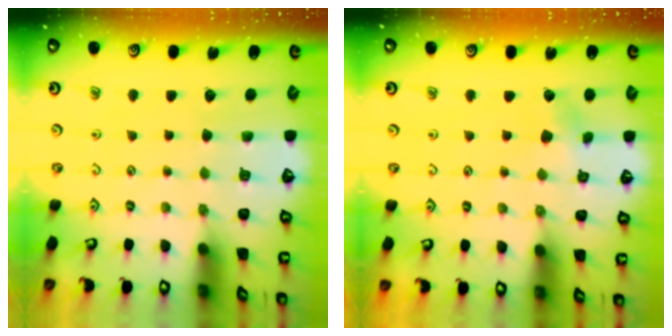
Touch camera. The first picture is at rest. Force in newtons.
{"total": 3.0, "press": 3.0, "slide": 0.3}